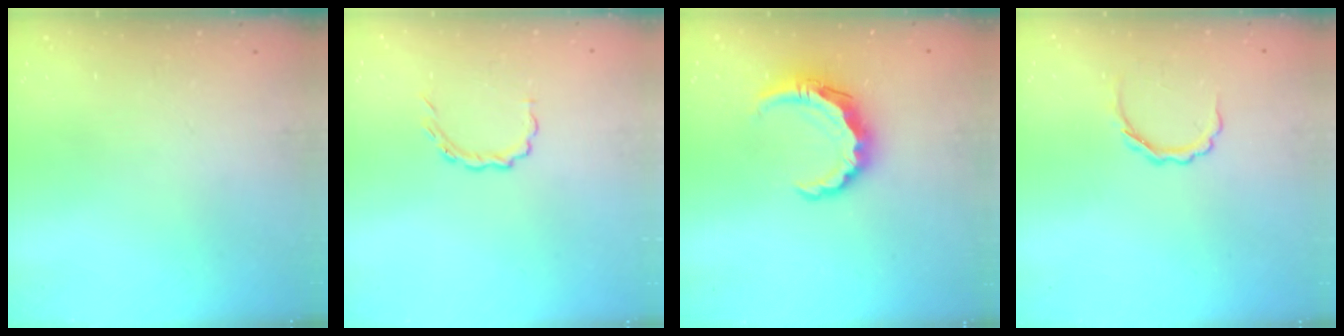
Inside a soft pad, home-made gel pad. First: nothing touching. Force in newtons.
{"total": 4.2, "press": 4.0, "slide": 1.2}
{"total": 8.1, "press": 8.0, "slide": 1.1}
{"total": 4.1, "press": 4.1, "slide": 0.7}